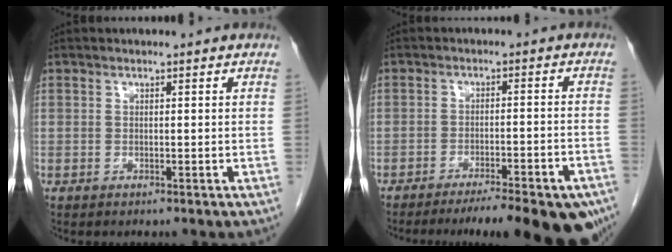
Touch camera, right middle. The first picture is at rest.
{"total": 17.0, "force": [-13.9, 2.4, 9.6], "torque": [-0.077, -0.008, -0.181]}